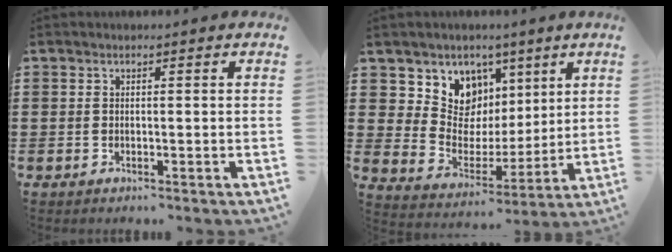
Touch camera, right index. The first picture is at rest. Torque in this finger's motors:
{"motor_torque": [0.75, -0.27, 0.24, 0.08]}